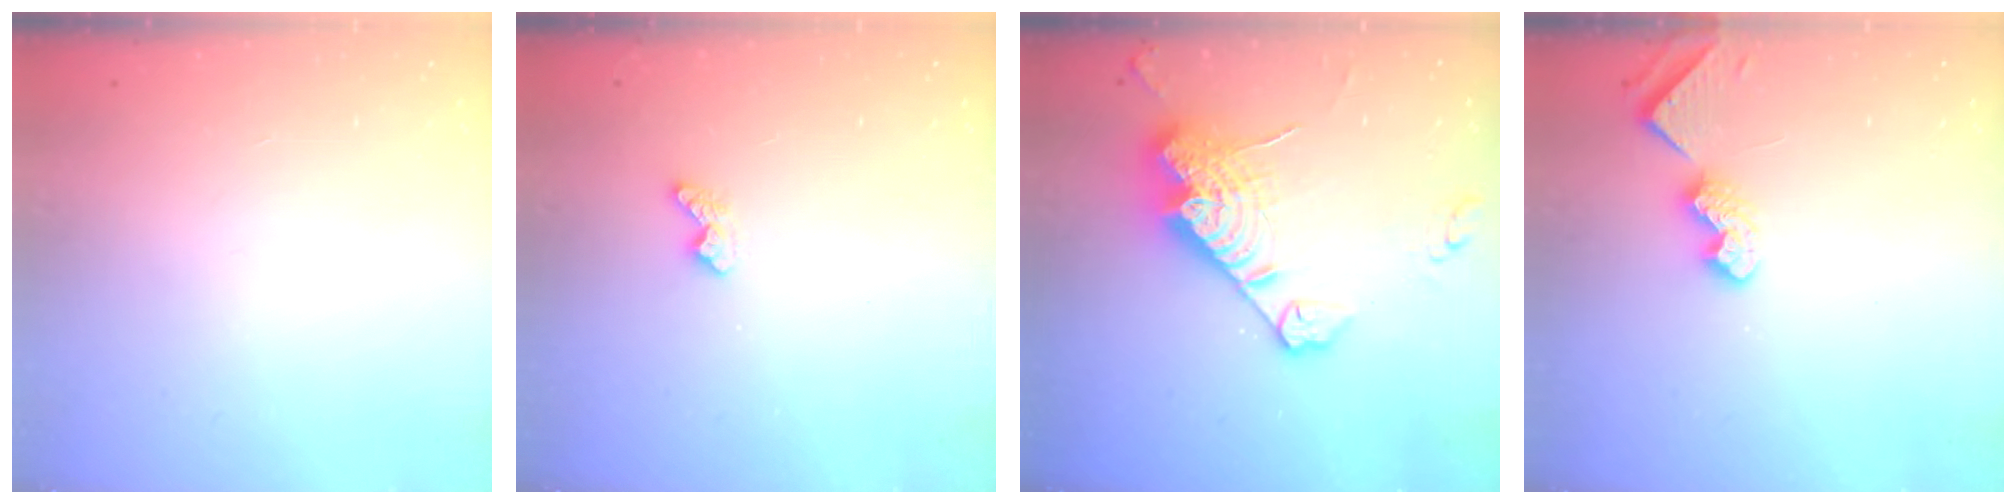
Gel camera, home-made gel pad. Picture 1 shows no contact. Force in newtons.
{"total": 3.4, "press": 3.4, "slide": 0.6}
{"total": 19.0, "press": 18.9, "slide": 1.7}
{"total": 7.0, "press": 7.0, "slide": 0.8}